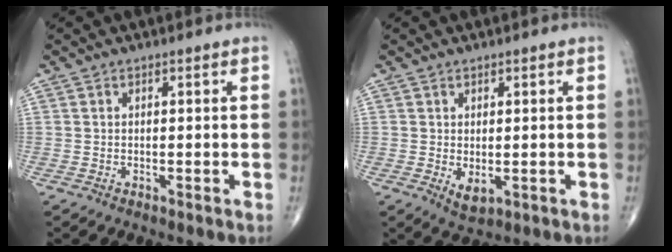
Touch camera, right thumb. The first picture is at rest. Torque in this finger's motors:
{"motor_torque": [-0.19, 0.28, 0.19, 0.22, 0.00]}